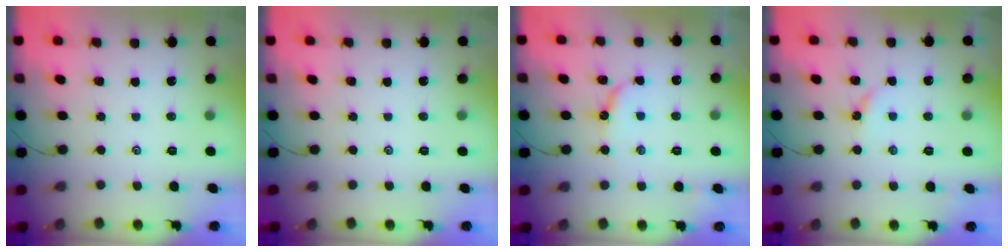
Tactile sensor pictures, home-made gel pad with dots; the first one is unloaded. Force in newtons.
{"total": 0.0}
{"total": 5.9, "press": 5.8, "slide": 0.6}
{"total": 2.9, "press": 2.9, "slide": 0.3}